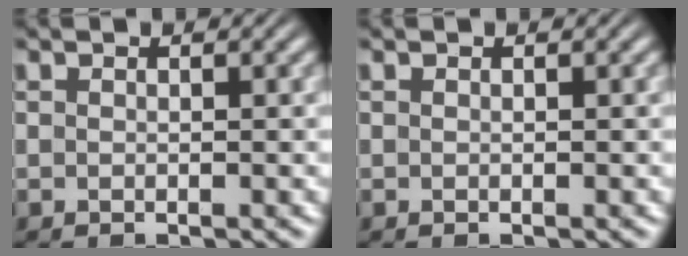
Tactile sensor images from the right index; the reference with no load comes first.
{"total": 0.0}